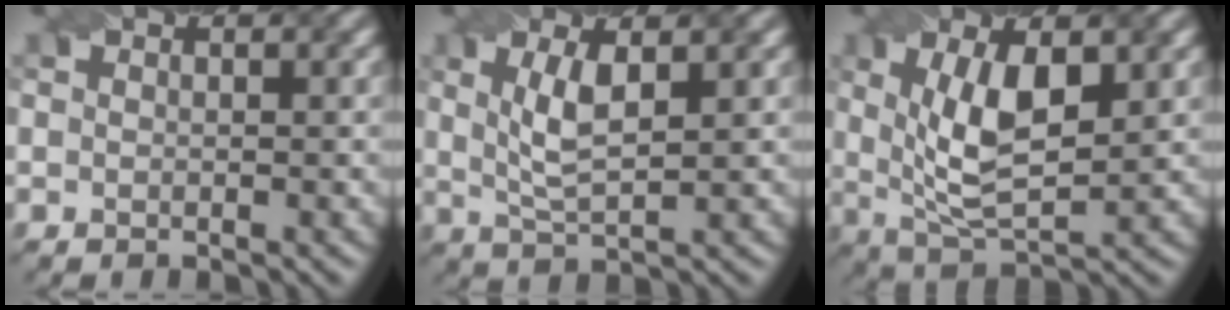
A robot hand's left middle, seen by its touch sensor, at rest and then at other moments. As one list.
[{"total": 4.0, "force": [1.0, 1.3, 3.6], "torque": [-0.078, -0.001, 0.023]}, {"total": 6.9, "force": [1.3, 2.8, 6.2], "torque": [-0.123, -0.005, 0.025]}]